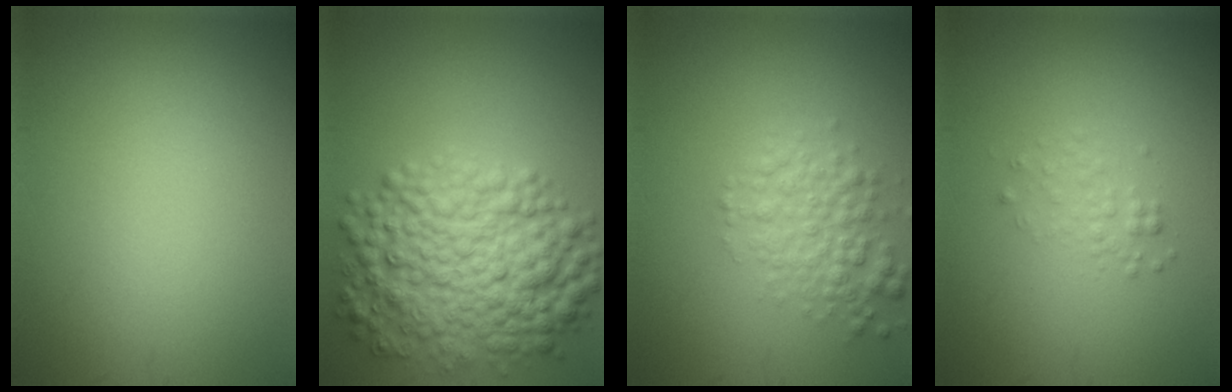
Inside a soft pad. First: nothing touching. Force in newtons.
{"total": 9.0, "press": 9.0, "slide": 0.0}
{"total": 3.5, "press": 3.5, "slide": 0.1}
{"total": 1.4, "press": 1.4, "slide": 0.1}